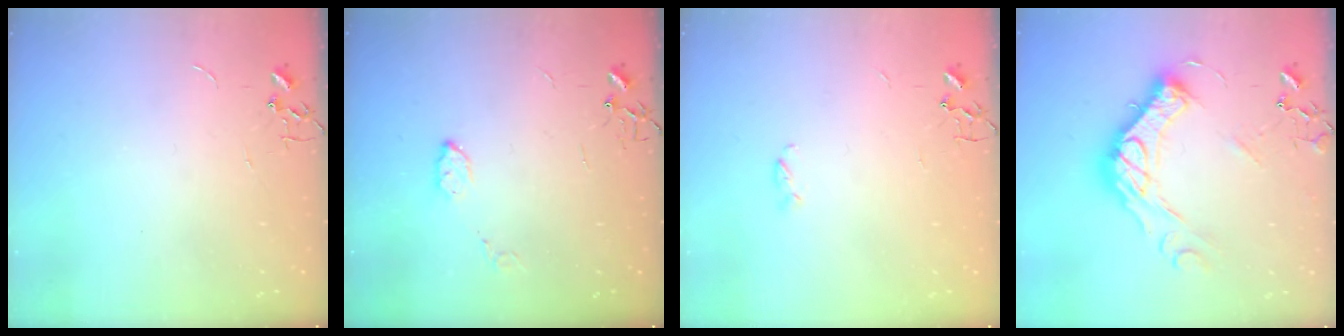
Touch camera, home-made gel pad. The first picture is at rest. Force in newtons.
{"total": 4.0, "press": 4.0, "slide": 0.7}
{"total": 2.9, "press": 2.9, "slide": 0.3}
{"total": 18.0, "press": 18.0, "slide": 1.2}